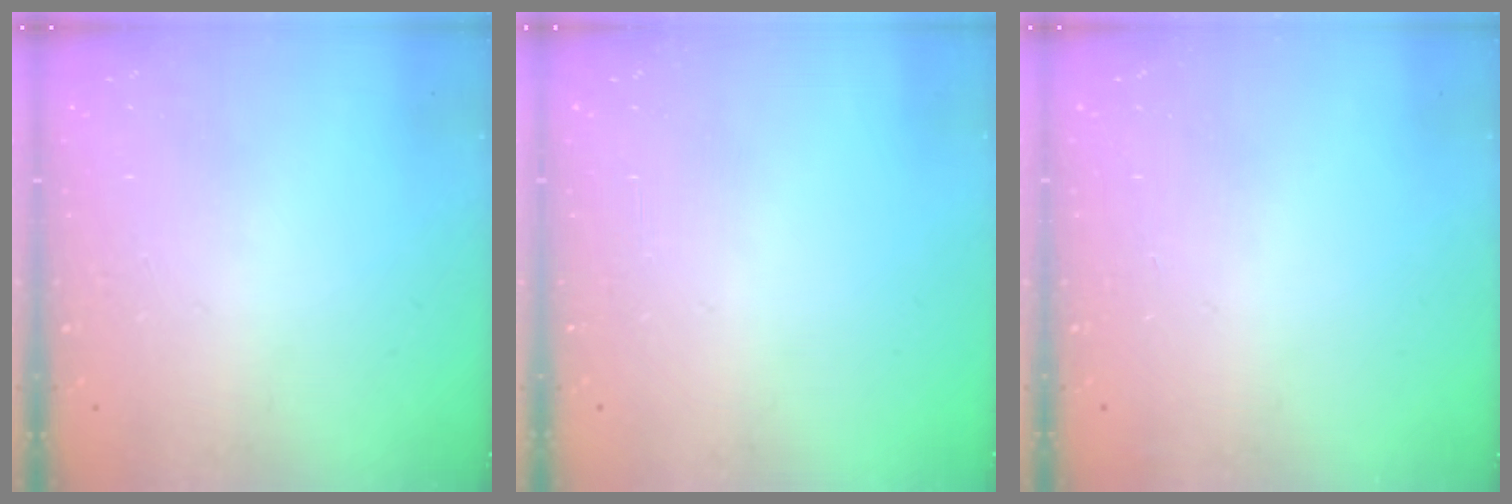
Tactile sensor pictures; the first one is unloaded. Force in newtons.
{"total": 0.0}
{"total": 8.9, "press": 3.1, "slide": 8.3}